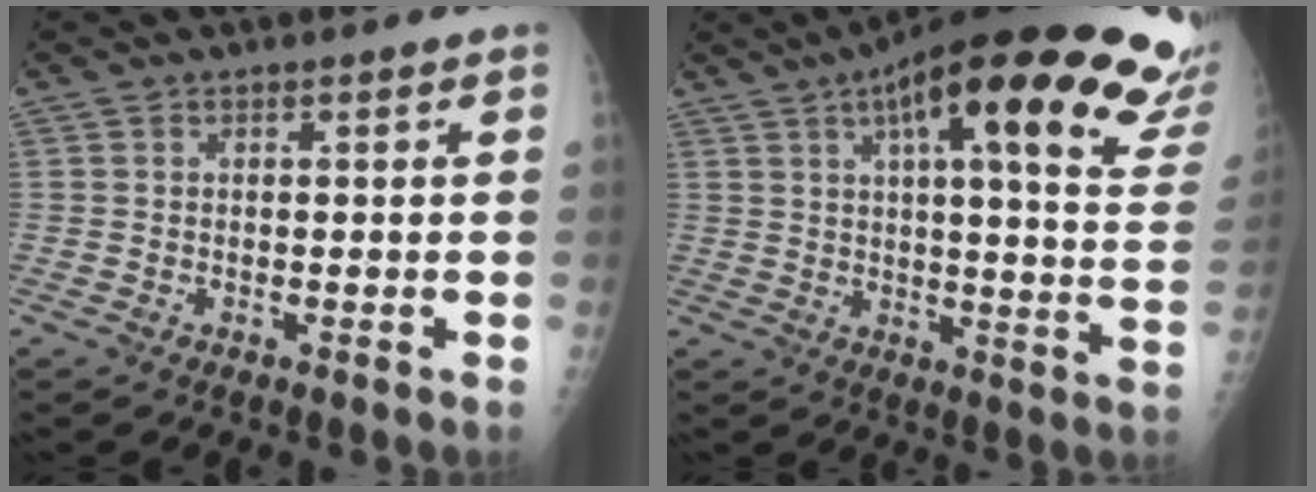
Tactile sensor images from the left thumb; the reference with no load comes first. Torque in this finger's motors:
{"motor_torque": [0.90, 0.02, 1.33, -1.45, 0.14]}